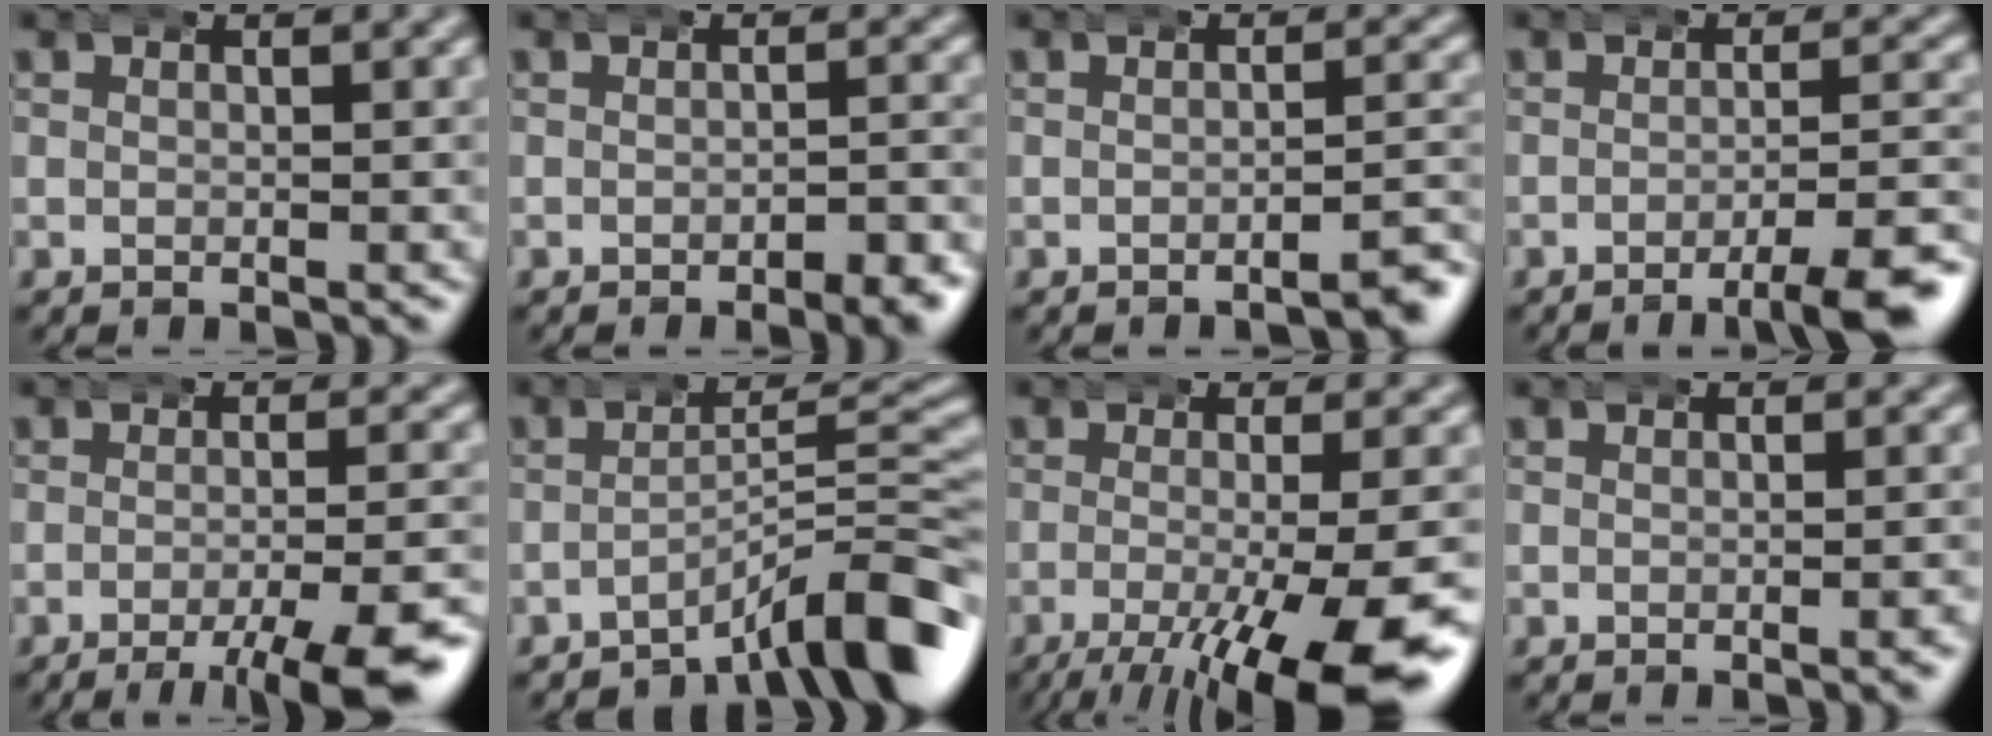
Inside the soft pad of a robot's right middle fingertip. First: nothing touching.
{"total": 2.3, "force": [-1.8, 0.3, 1.3], "torque": [-0.017, 0.003, -0.034]}
{"total": 3.6, "force": [-3.1, 0.5, 1.7], "torque": [-0.019, 0.000, -0.051]}
{"total": 5.0, "force": [-3.3, 0.5, 3.6], "torque": [-0.051, -0.003, -0.055]}
{"total": 7.0, "force": [-4.9, 1.1, 4.8], "torque": [-0.054, -0.003, -0.076]}
{"total": 7.4, "force": [-4.6, 1.5, 5.5], "torque": [-0.072, 0.005, -0.067]}
{"total": 9.9, "force": [-4.5, 3.1, 8.2], "torque": [-0.127, -0.032, -0.050]}
{"total": 0.7, "force": [-0.5, -0.1, 0.5], "torque": [-0.005, 0.007, -0.012]}